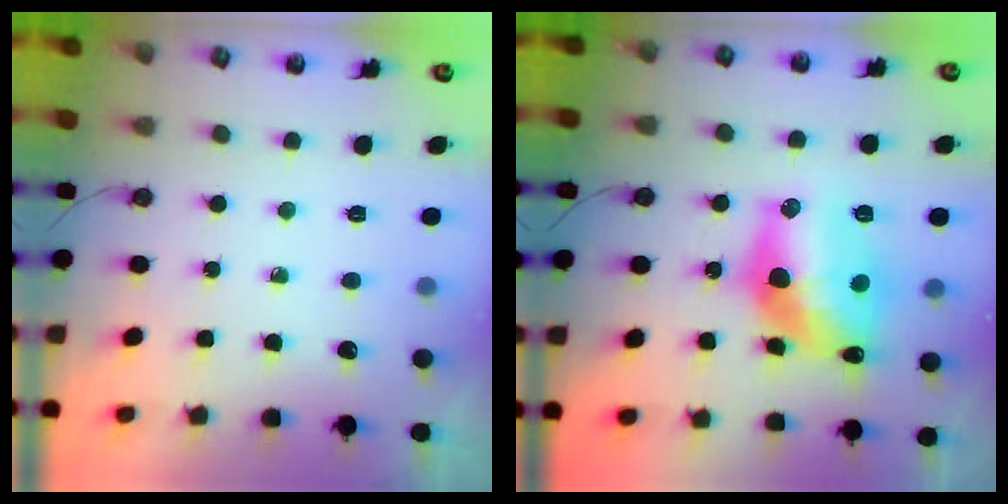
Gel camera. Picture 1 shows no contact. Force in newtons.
{"total": 17.0, "press": 17.0, "slide": 1.2}